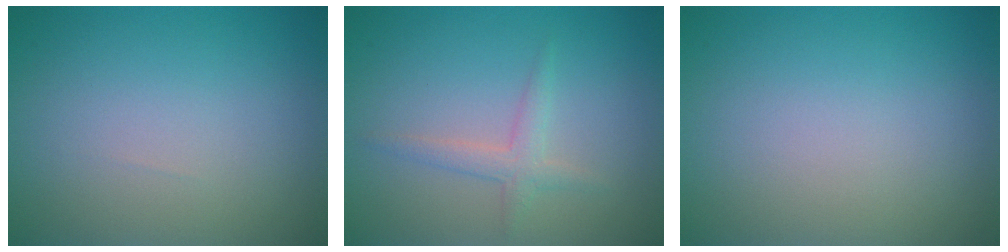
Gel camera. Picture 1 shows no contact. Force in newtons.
{"total": 2.3, "press": 2.3, "slide": 0.1}
{"total": 0.0}